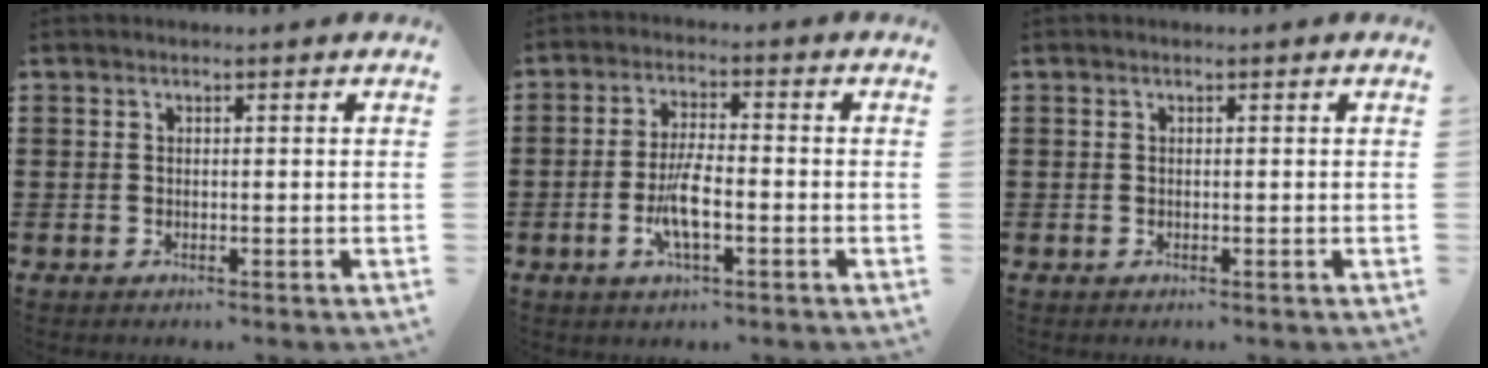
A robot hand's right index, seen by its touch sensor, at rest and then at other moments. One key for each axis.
{"total": 6.4, "fx": -2.0, "fy": 1.5, "fz": 5.8, "tx": -0.132, "ty": -0.014, "tz": -0.043}
{"total": 0.0}